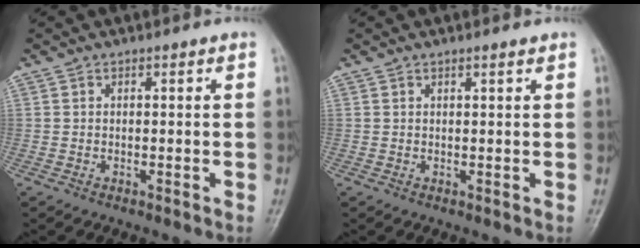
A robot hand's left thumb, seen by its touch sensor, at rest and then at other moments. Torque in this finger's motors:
{"motor_torque": [-0.20, 0.08, -0.17, 0.13, -0.03]}